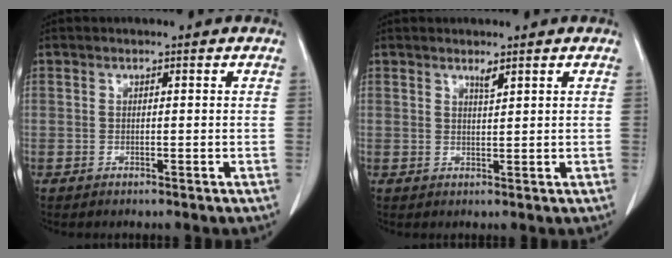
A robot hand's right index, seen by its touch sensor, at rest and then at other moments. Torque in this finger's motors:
{"motor_torque": [0.11, -0.09, 0.00, 0.00]}